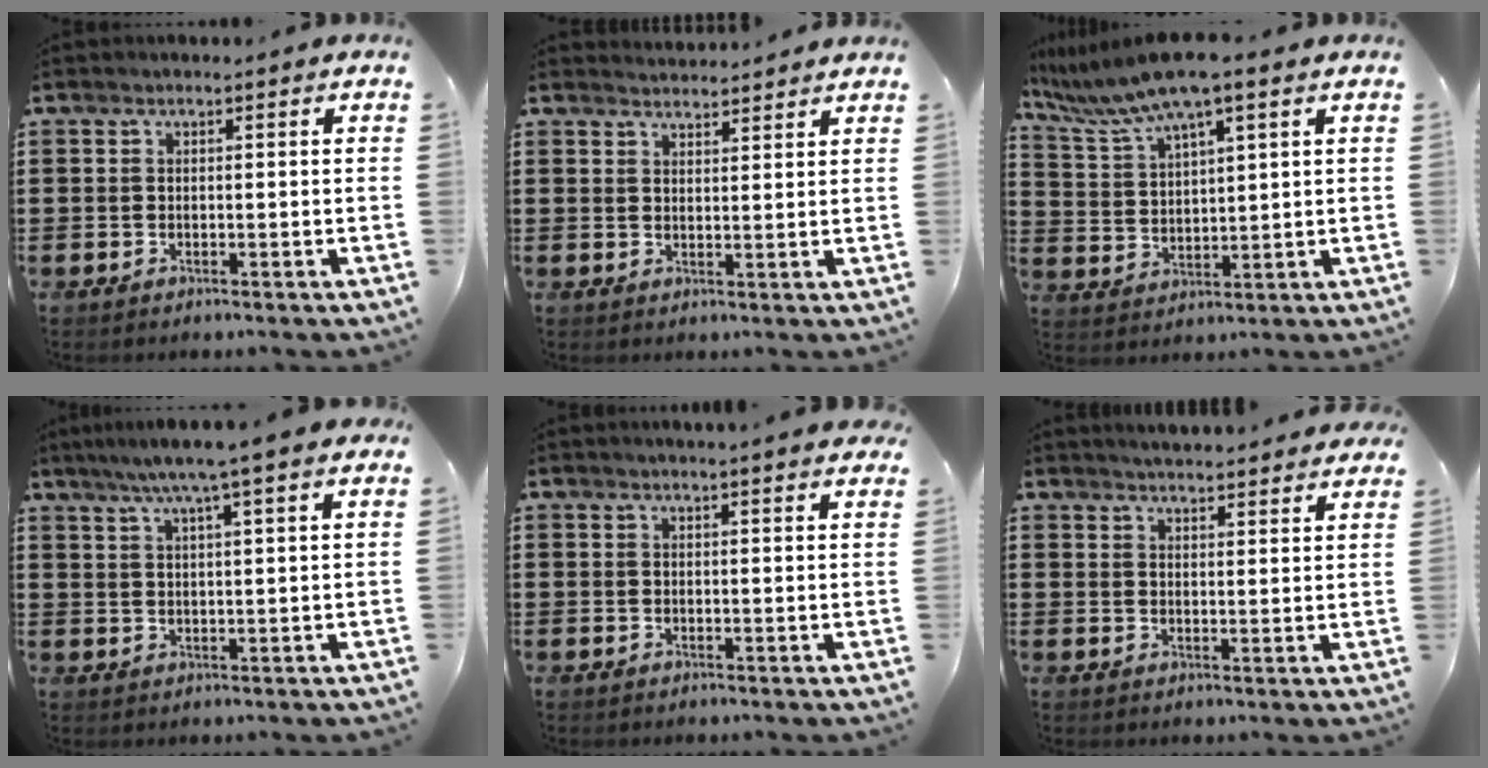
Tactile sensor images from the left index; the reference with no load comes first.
{"total": 2.6, "force": [2.6, -0.2, -0.2], "torque": [-0.003, -0.008, 0.049]}
{"total": 8.6, "force": [6.8, 0.4, 5.2], "torque": [-0.120, -0.026, 0.120]}
{"total": 5.7, "force": [4.4, -0.6, 3.6], "torque": [-0.083, -0.011, 0.074]}
{"total": 2.0, "force": [1.9, -0.3, 0.6], "torque": [-0.017, 0.000, 0.036]}
{"total": 3.8, "force": [3.8, -0.3, 0.2], "torque": [-0.018, -0.021, 0.066]}